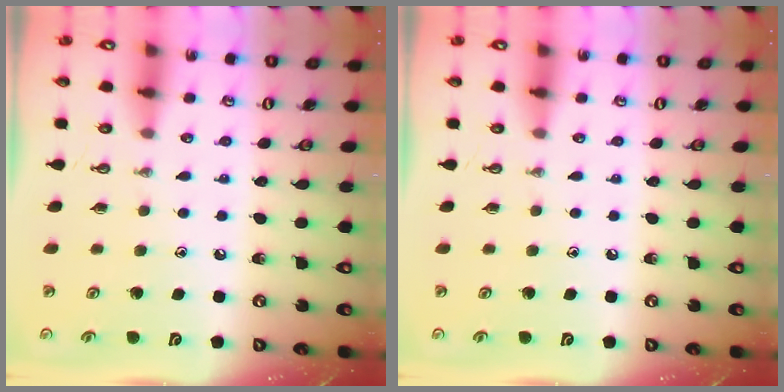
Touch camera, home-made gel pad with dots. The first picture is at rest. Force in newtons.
{"total": 0.0}